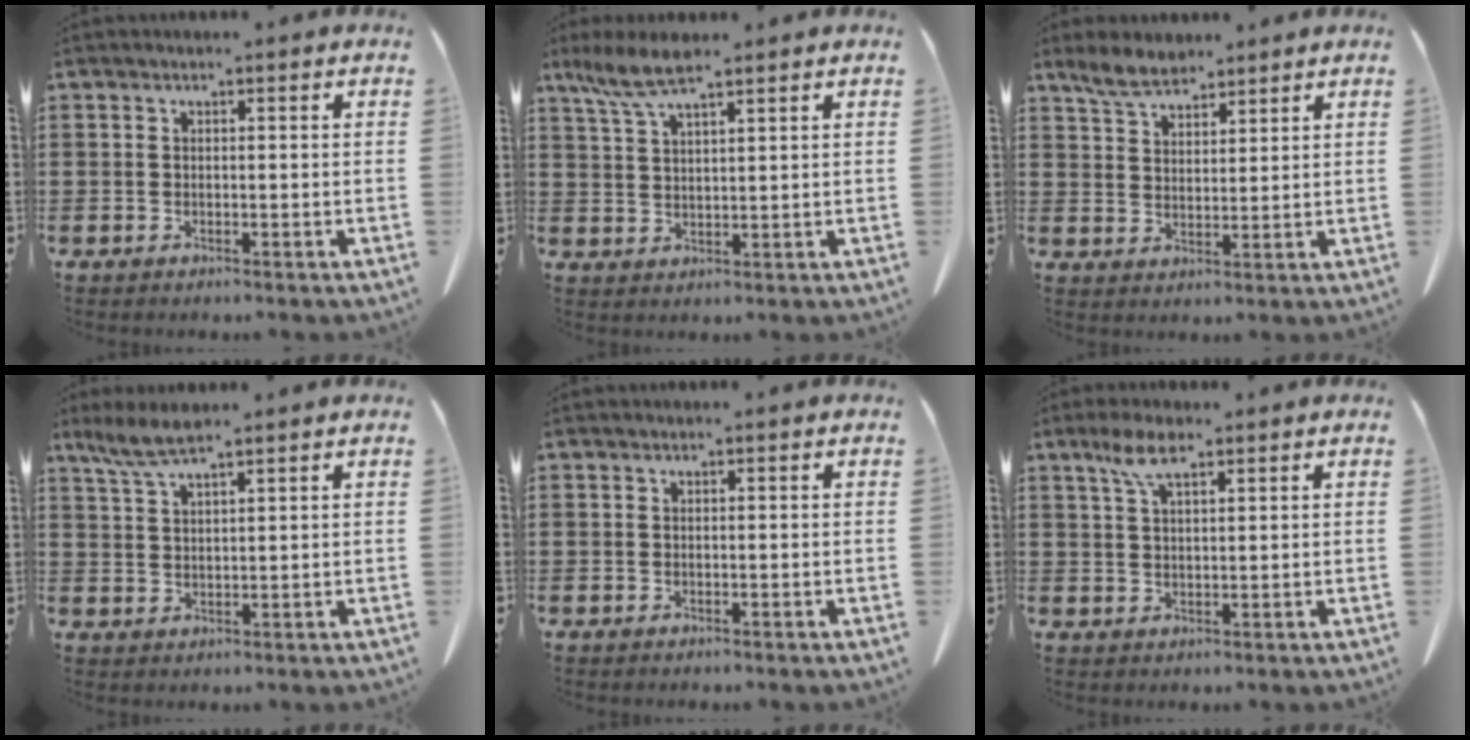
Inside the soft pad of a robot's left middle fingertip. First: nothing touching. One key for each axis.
{"total": 5.7, "fx": 4.1, "fy": 0.8, "fz": 3.9, "tx": -0.093, "ty": -0.009, "tz": 0.073}
{"total": 5.0, "fx": 4.4, "fy": 1.7, "fz": 1.7, "tx": -0.047, "ty": -0.006, "tz": 0.083}
{"total": 4.5, "fx": 3.4, "fy": 0.6, "fz": 2.9, "tx": -0.066, "ty": -0.005, "tz": 0.064}
{"total": 0.0}
{"total": 5.4, "fx": 3.1, "fy": 1.6, "fz": 4.1, "tx": -0.088, "ty": 0.006, "tz": 0.056}